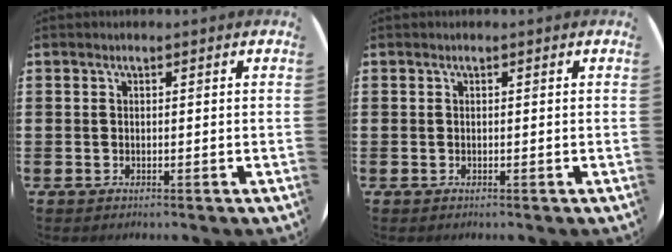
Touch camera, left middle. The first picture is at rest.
{"total": 0.0}